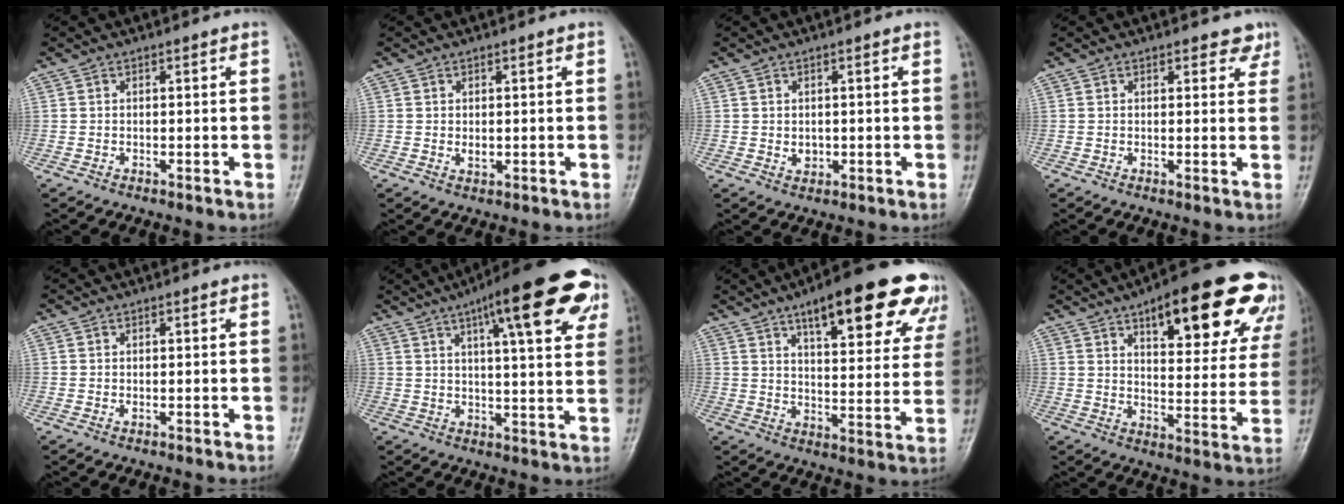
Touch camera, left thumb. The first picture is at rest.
{"total": 1.8, "force": [0.2, 1.0, 1.4], "torque": [-0.019, -0.004, 0.008]}
{"total": 1.9, "force": [0.0, 1.5, 1.2], "torque": [-0.009, 0.000, 0.006]}
{"total": 2.9, "force": [2.1, 1.6, 1.3], "torque": [0.010, -0.008, 0.023]}
{"total": 0.8, "force": [0.1, 0.3, 0.7], "torque": [-0.012, 0.006, 0.007]}
{"total": 19.4, "force": [9.8, 4.8, 16.1], "torque": [-0.200, -0.009, 0.131]}
{"total": 22.5, "force": [13.2, 7.1, 16.8], "torque": [-0.192, -0.031, 0.182]}
{"total": 23.7, "force": [13.2, 8.3, 17.8], "torque": [-0.192, -0.027, 0.182]}